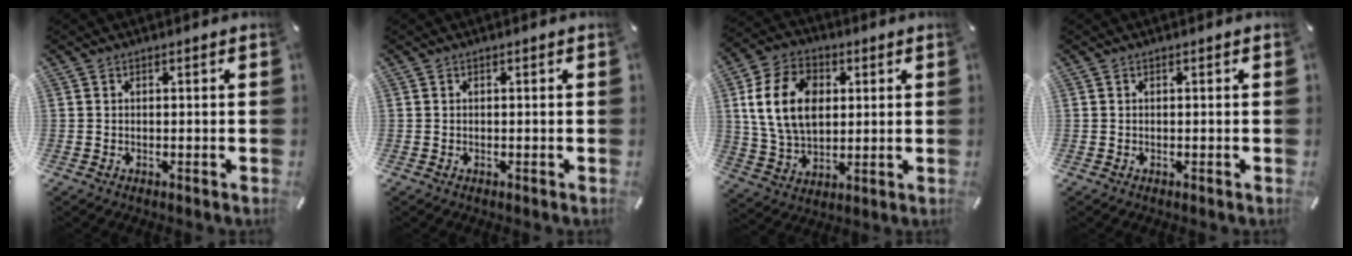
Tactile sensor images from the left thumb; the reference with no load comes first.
{"total": 0.0}
{"total": 13.9, "force": [2.7, 10.3, 8.9], "torque": [-0.180, 0.011, 0.049]}
{"total": 0.0}